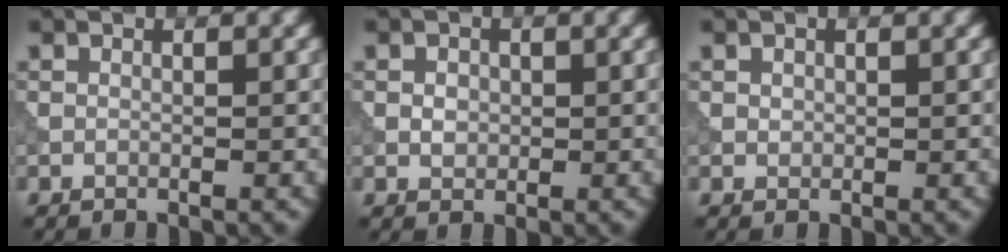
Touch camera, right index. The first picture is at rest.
{"total": 1.3, "force": [0.1, 1.1, 0.7], "torque": [-0.013, -0.001, 0.000]}
{"total": 0.5, "force": [0.2, 0.5, 0.2], "torque": [-0.002, -0.002, 0.005]}